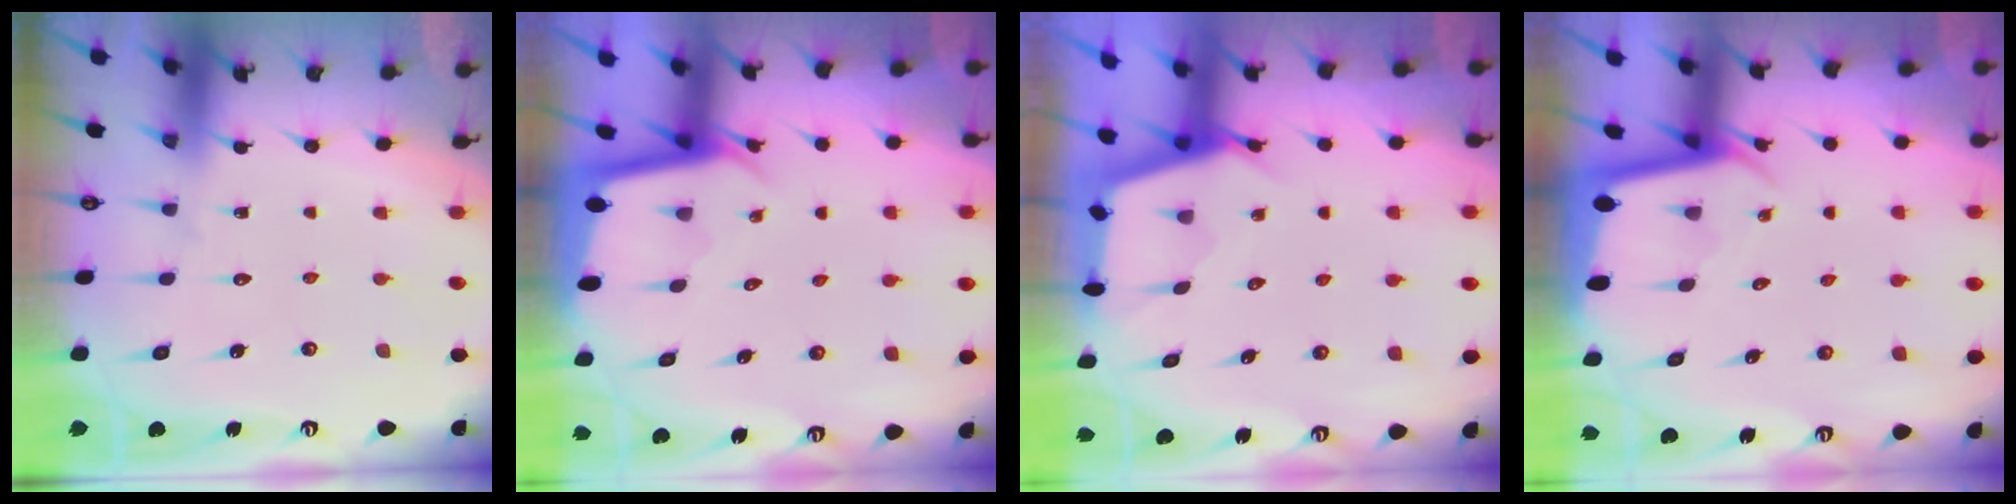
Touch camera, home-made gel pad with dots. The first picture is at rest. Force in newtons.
{"total": 2.2, "press": 2.2, "slide": 0.1}
{"total": 2.5, "press": 2.5, "slide": 0.3}
{"total": 2.0, "press": 2.0, "slide": 0.1}